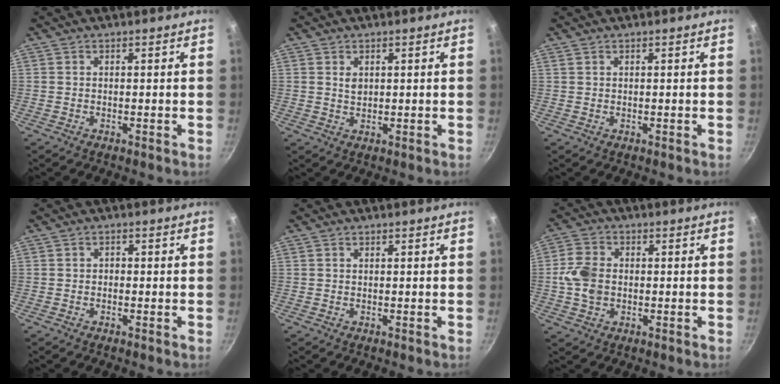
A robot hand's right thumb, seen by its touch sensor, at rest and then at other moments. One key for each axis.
{"total": 1.9, "fx": 0.7, "fy": 1.4, "fz": 1.2, "tx": -0.017, "ty": -0.002, "tz": 0.014}
{"total": 0.0}
{"total": 1.0, "fx": -0.3, "fy": 0.8, "fz": 0.4, "tx": -0.006, "ty": 0.004, "tz": -0.007}
{"total": 0.0}
{"total": 7.0, "fx": -0.5, "fy": 5.3, "fz": 4.6, "tx": -0.081, "ty": 0.010, "tz": -0.017}